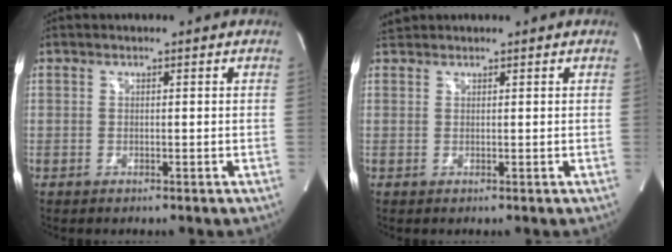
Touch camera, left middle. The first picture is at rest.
{"total": 1.3, "force": [1.3, 0.2, -0.2], "torque": [-0.009, 0.012, 0.029]}